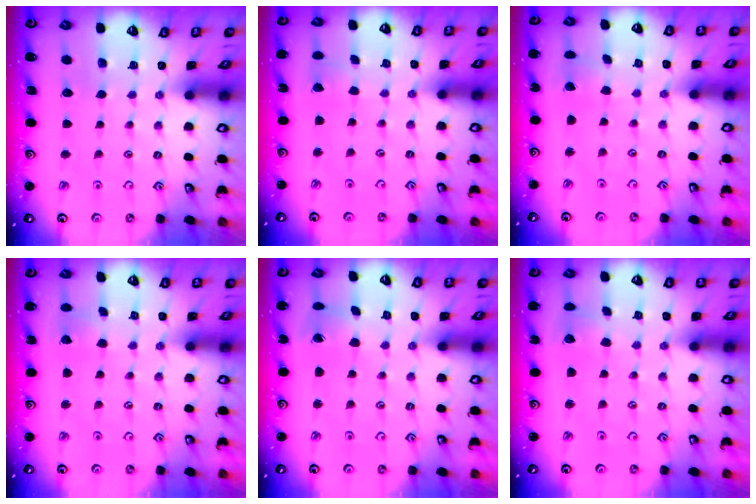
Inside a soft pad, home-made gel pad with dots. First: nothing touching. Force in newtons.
{"total": 2.6, "press": 2.6, "slide": 0.3}
{"total": 1.5, "press": 1.5, "slide": 0.0}
{"total": 2.8, "press": 2.8, "slide": 0.4}
{"total": 1.7, "press": 1.7, "slide": 0.2}
{"total": 2.1, "press": 2.1, "slide": 0.2}